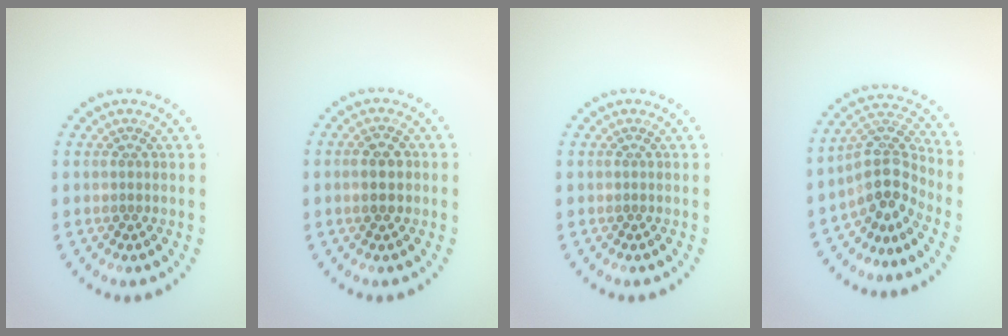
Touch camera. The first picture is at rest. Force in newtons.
{"total": 2.4, "press": 2.4, "slide": 0.0}
{"total": 0.0}
{"total": 3.9, "press": 3.0, "slide": 2.5}